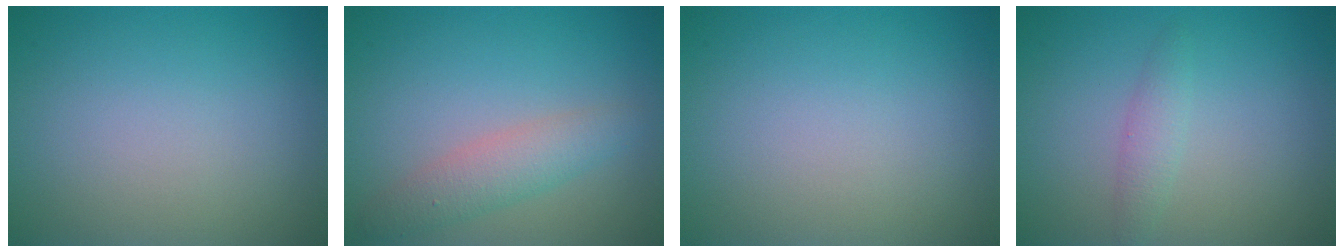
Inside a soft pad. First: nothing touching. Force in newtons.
{"total": 2.9, "press": 2.9, "slide": 0.1}
{"total": 0.0}
{"total": 1.5, "press": 1.5, "slide": 0.1}